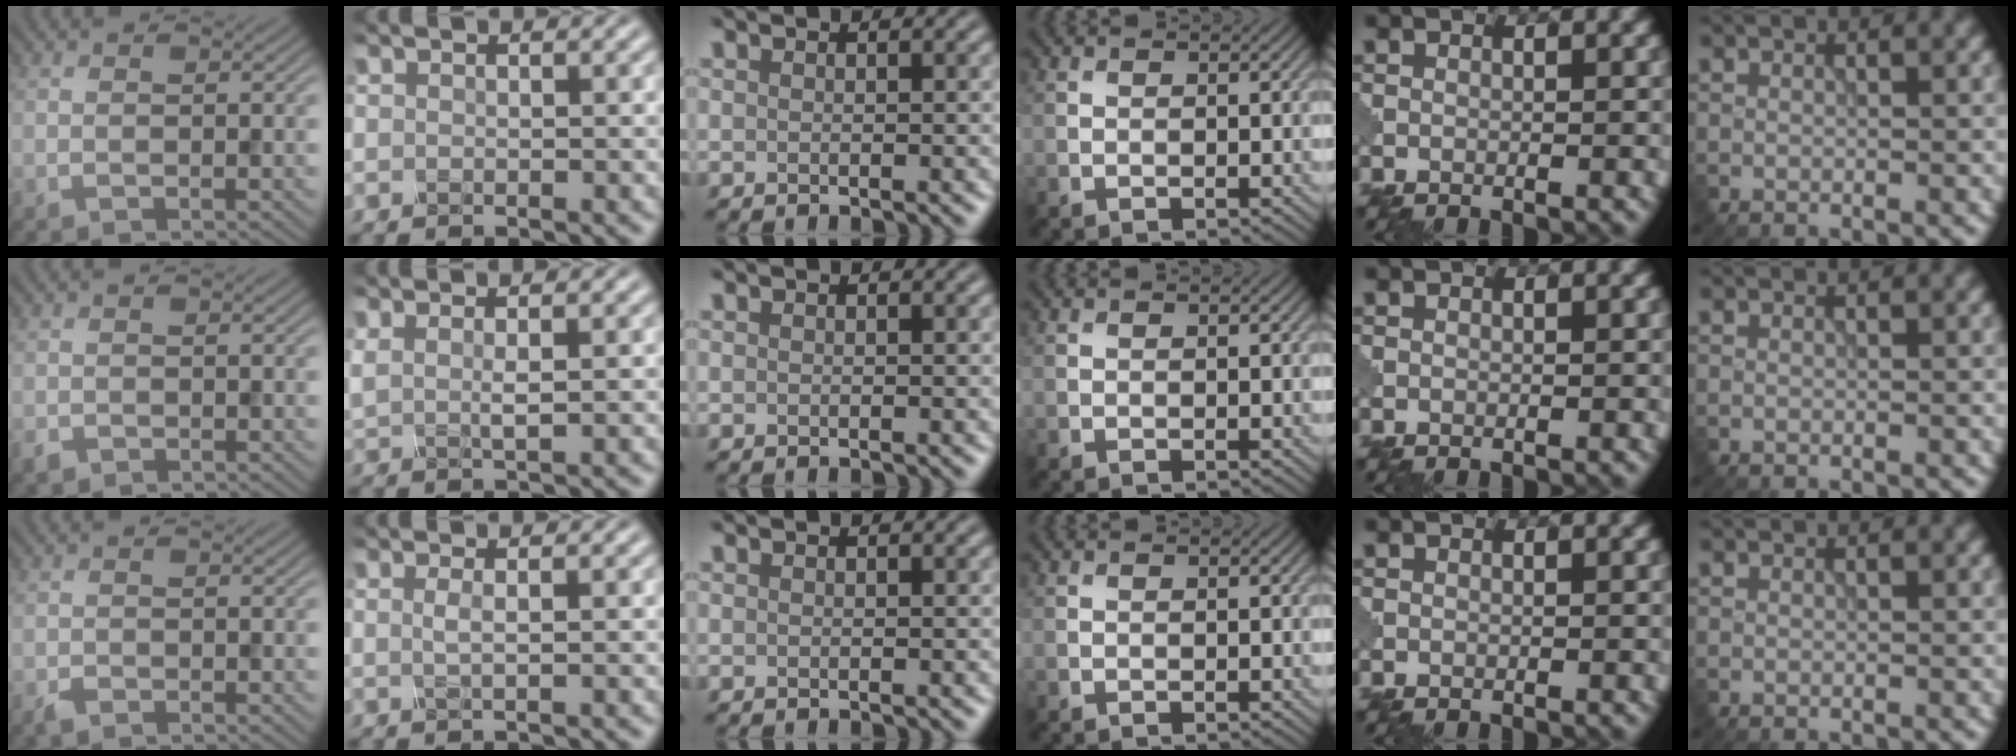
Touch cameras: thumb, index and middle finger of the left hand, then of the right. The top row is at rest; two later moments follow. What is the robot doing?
{"motion": "squeeze", "object": "clothespin"}